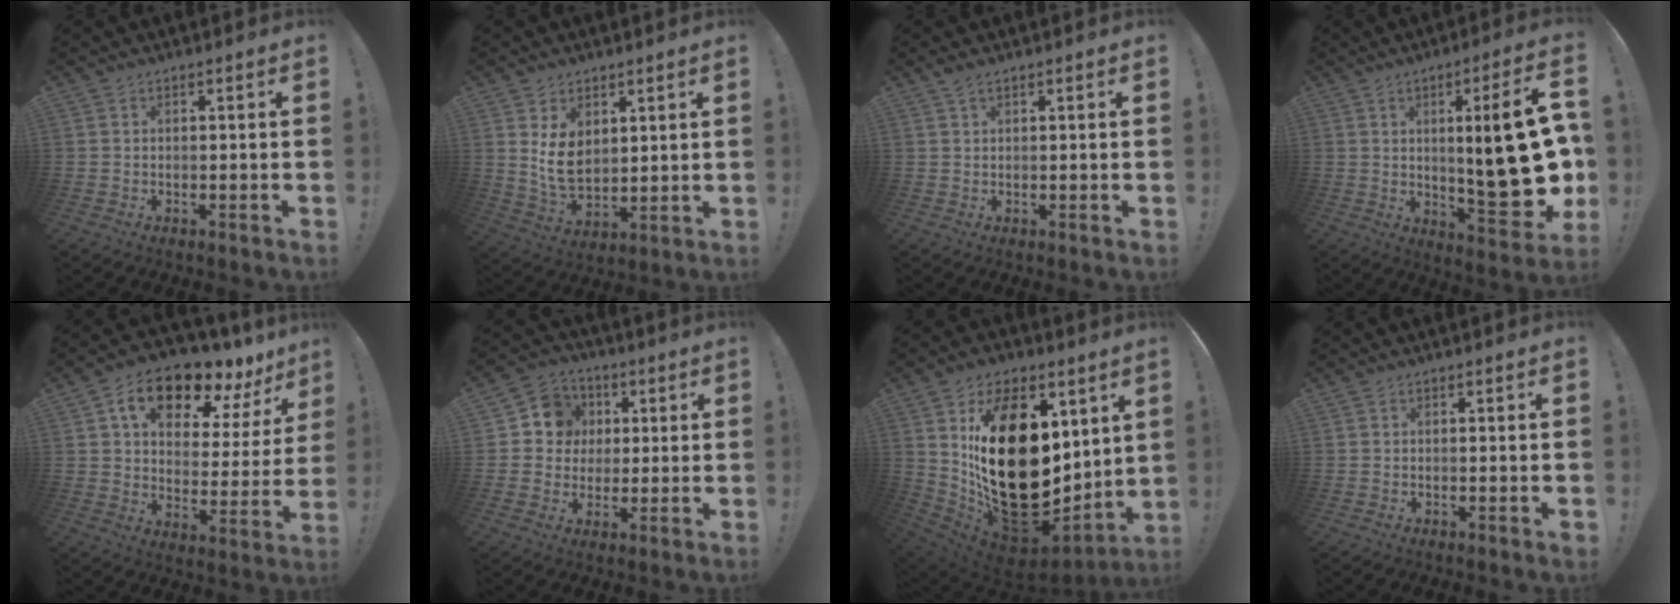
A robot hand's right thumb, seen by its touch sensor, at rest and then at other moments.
{"total": 9.6, "force": [3.5, 7.1, 5.5], "torque": [-0.106, -0.018, 0.071]}
{"total": 2.0, "force": [1.4, 0.4, 1.4], "torque": [-0.032, 0.001, 0.026]}
{"total": 23.4, "force": [1.0, 6.3, 22.5], "torque": [-0.309, -0.015, 0.022]}
{"total": 14.3, "force": [9.7, 6.6, 8.2], "torque": [-0.127, -0.069, 0.162]}
{"total": 9.7, "force": [1.5, 9.2, 2.6], "torque": [-0.036, 0.004, 0.035]}
{"total": 32.6, "force": [4.2, 20.6, 24.9], "torque": [-0.448, -0.039, 0.116]}
{"total": 1.0, "force": [-0.3, -0.4, 0.8], "torque": [-0.017, 0.000, -0.006]}